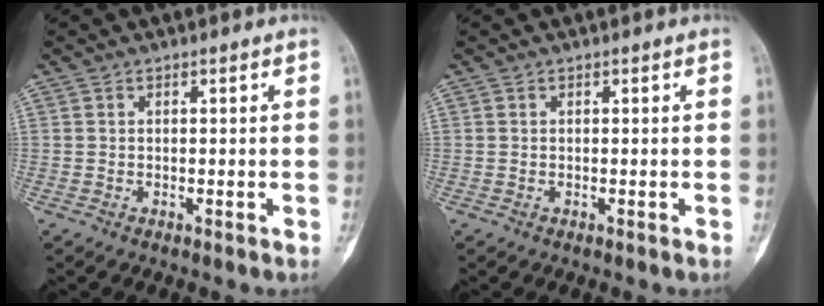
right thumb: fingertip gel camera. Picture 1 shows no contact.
{"total": 0.0}